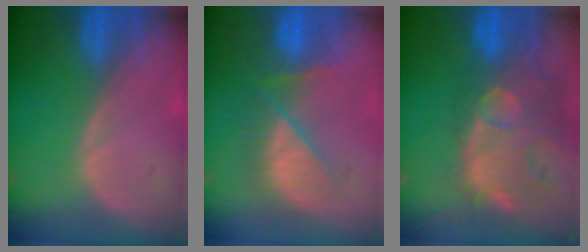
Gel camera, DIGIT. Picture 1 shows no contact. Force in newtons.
{"total": 7.4, "press": 7.3, "slide": 1.1}
{"total": 14.6, "press": 11.8, "slide": 8.6}